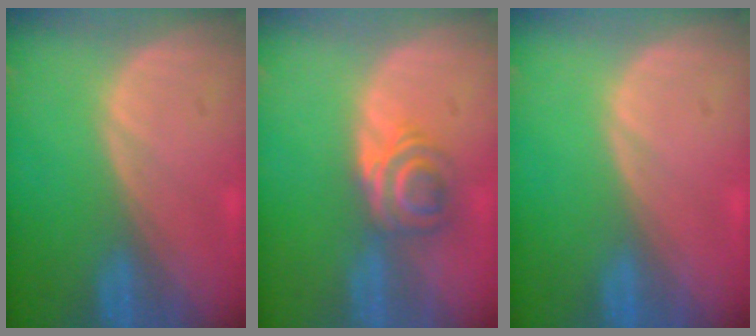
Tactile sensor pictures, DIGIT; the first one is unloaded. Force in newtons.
{"total": 5.9, "press": 4.8, "slide": 3.4}
{"total": 0.0}